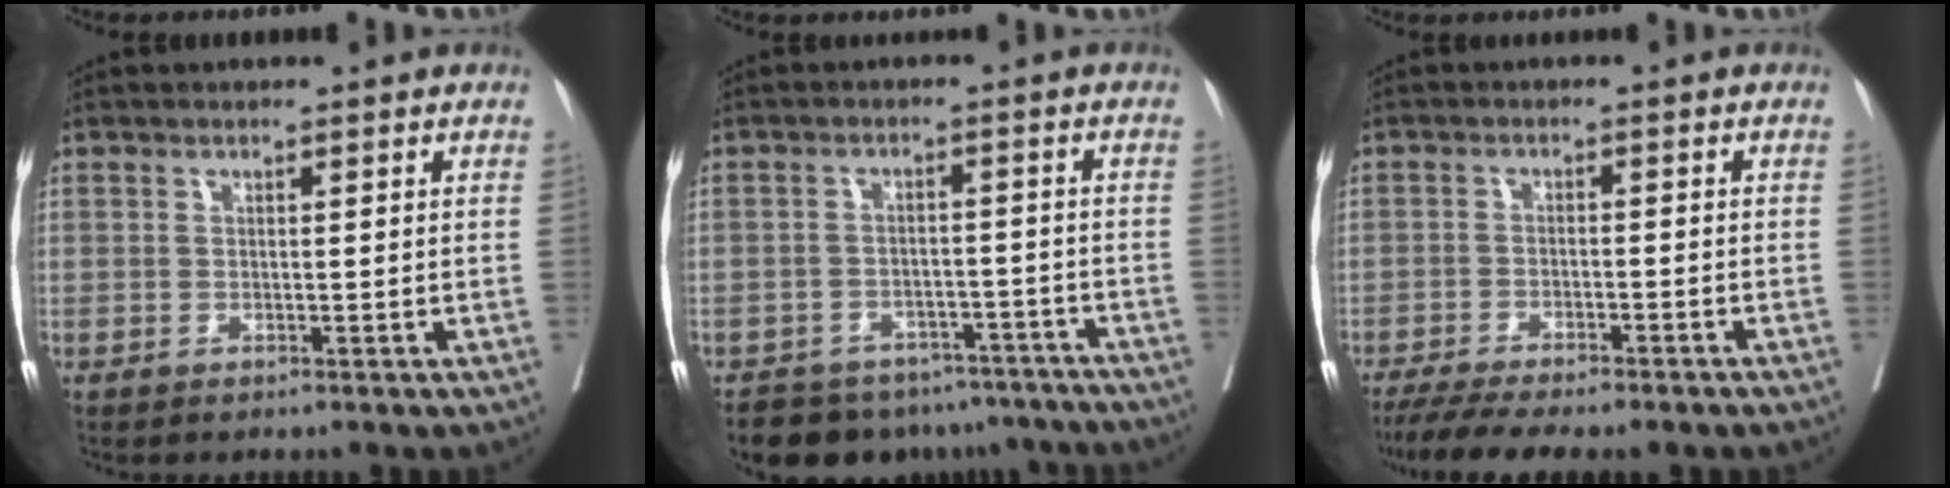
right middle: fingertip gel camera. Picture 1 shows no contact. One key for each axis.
{"total": 13.1, "fx": -10.9, "fy": 6.4, "fz": 3.2, "tx": -0.042, "ty": 0.015, "tz": -0.128}
{"total": 11.6, "fx": -9.8, "fy": 1.7, "fz": 6.1, "tx": -0.083, "ty": -0.011, "tz": -0.143}